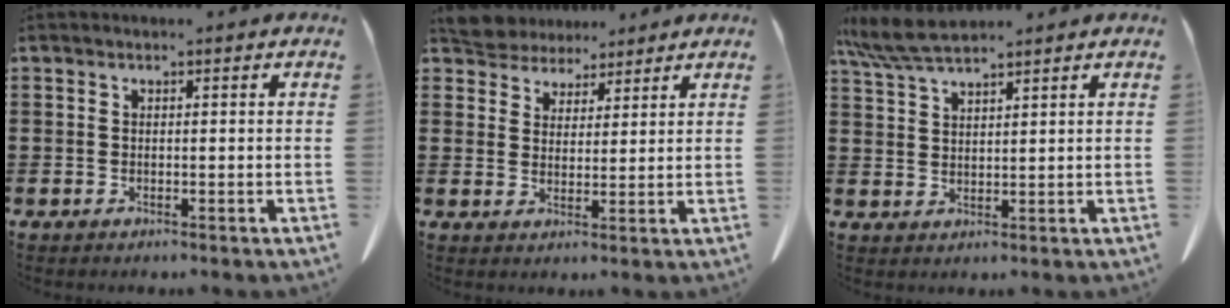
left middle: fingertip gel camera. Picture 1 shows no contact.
{"total": 5.1, "force": [4.7, 1.9, 0.1], "torque": [-0.026, -0.015, 0.088]}
{"total": 5.8, "force": [4.9, 0.7, 3.0], "torque": [-0.072, -0.012, 0.094]}